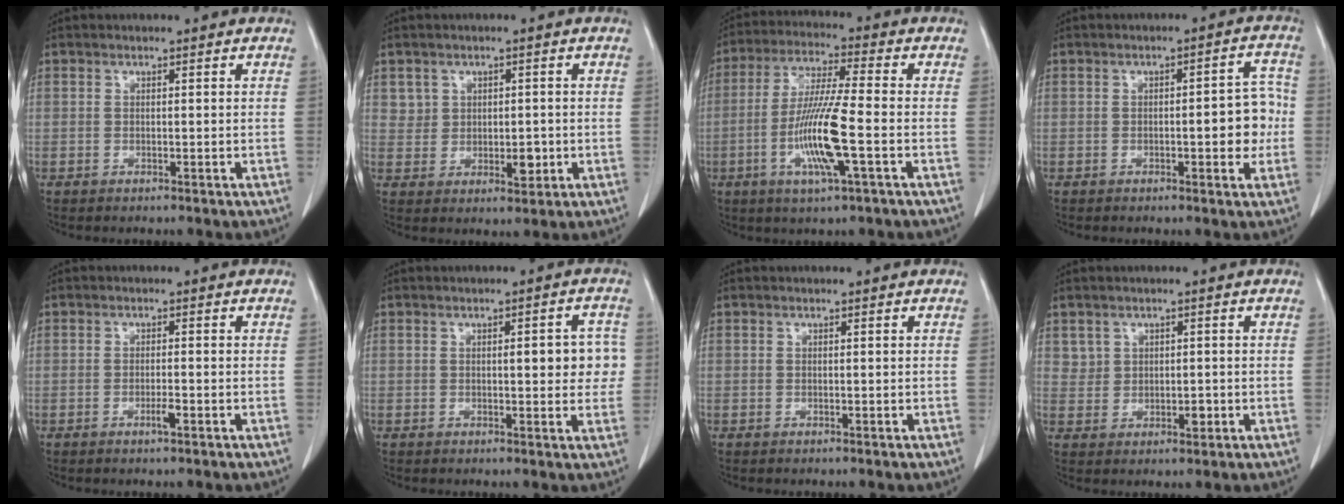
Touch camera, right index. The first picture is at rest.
{"total": 4.1, "force": [0.7, 3.5, 2.0], "torque": [-0.020, -0.004, 0.017]}
{"total": 11.8, "force": [-3.2, 0.3, 11.4], "torque": [-0.226, -0.013, -0.065]}
{"total": 6.1, "force": [-0.6, 1.9, 5.8], "torque": [-0.069, 0.013, -0.007]}
{"total": 1.6, "force": [-0.7, 0.2, 1.4], "torque": [-0.028, -0.002, -0.013]}
{"total": 5.9, "force": [0.6, 2.1, 5.5], "torque": [-0.058, 0.010, 0.005]}
{"total": 0.0}
{"total": 3.0, "force": [0.8, 2.7, 1.1], "torque": [-0.013, -0.003, 0.018]}